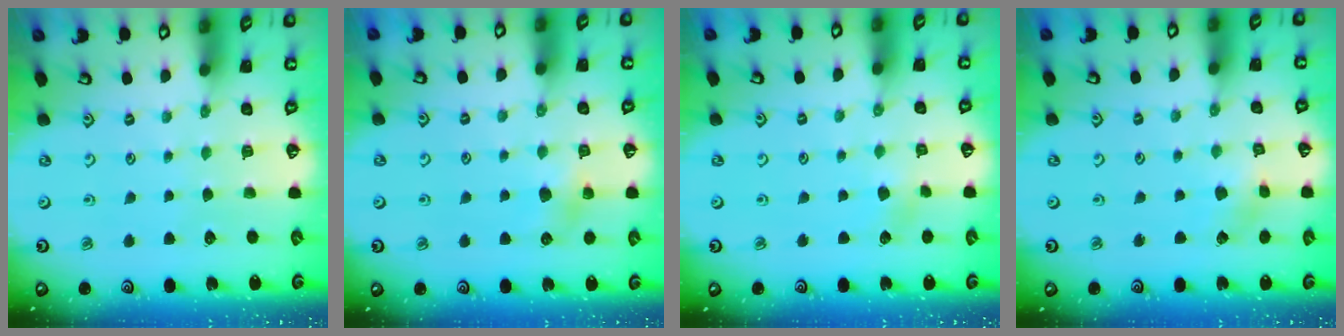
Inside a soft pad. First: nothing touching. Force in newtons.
{"total": 6.3, "press": 6.3, "slide": 0.7}
{"total": 1.3, "press": 1.3, "slide": 0.2}
{"total": 2.4, "press": 2.4, "slide": 0.2}